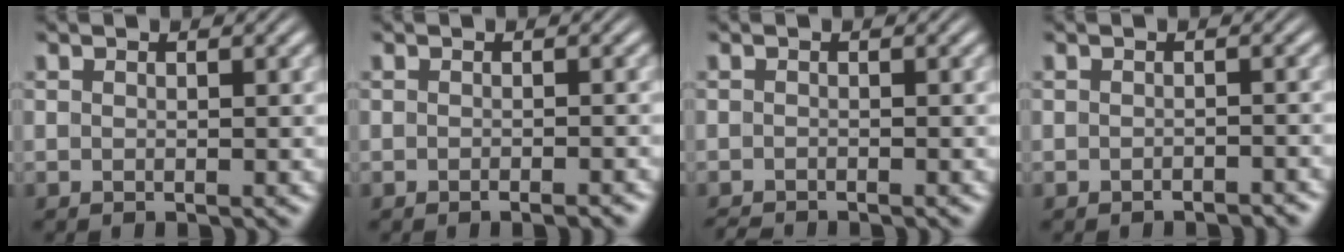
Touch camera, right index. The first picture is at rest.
{"total": 1.1, "force": [-1.0, 0.0, 0.4], "torque": [-0.007, 0.003, -0.019]}
{"total": 1.2, "force": [-1.2, -0.2, 0.0], "torque": [-0.004, -0.013, -0.016]}
{"total": 1.6, "force": [-1.6, 0.0, 0.2], "torque": [-0.007, -0.004, -0.022]}